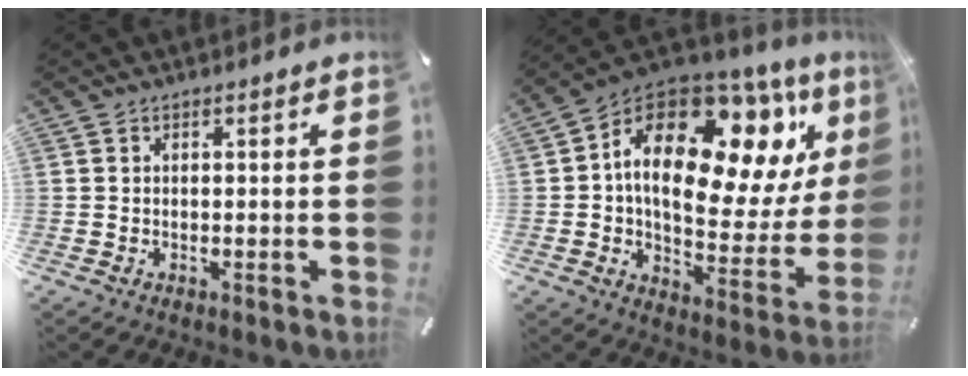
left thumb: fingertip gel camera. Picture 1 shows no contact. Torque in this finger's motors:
{"motor_torque": [2.48, 2.53, 2.51, -0.26, 0.57]}